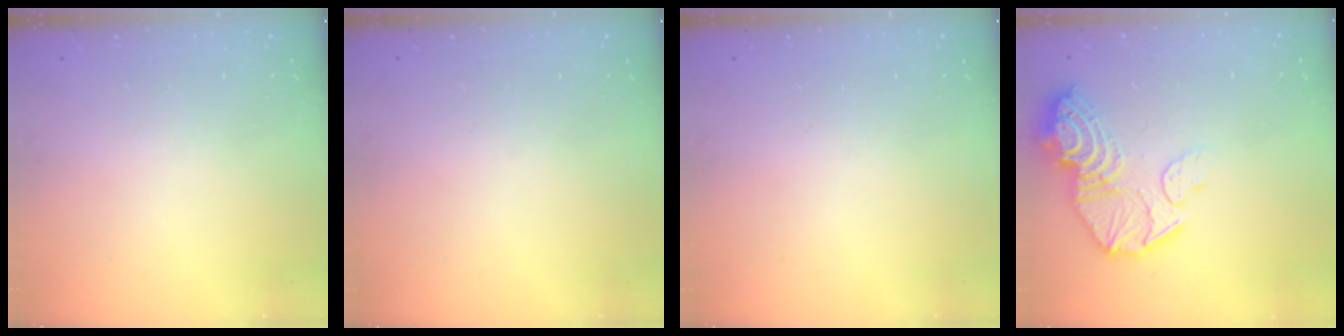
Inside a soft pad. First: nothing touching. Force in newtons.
{"total": 0.0}
{"total": 0.0}
{"total": 16.1, "press": 16.0, "slide": 1.4}